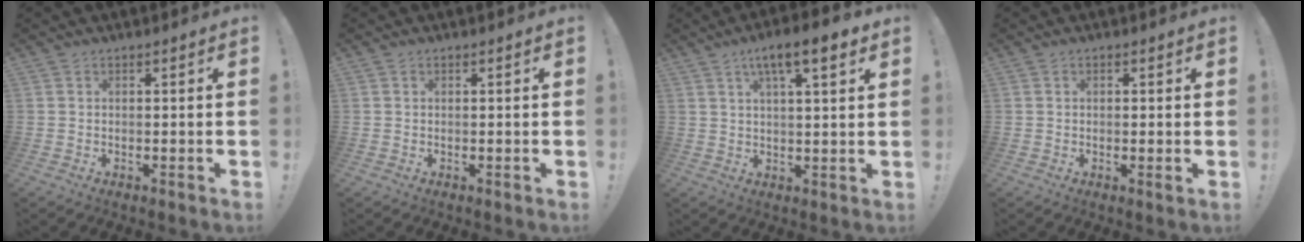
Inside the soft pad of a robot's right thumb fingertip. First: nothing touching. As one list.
[{"total": 0.0}, {"total": 9.4, "force": [5.1, 2.1, 7.7], "torque": [-0.113, -0.019, 0.081]}, {"total": 1.2, "force": [0.2, 0.2, 1.2], "torque": [-0.014, -0.002, 0.000]}]